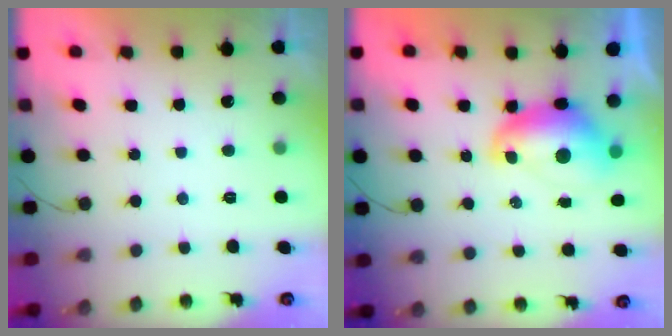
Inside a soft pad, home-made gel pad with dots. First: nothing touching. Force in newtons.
{"total": 9.6, "press": 9.5, "slide": 1.1}